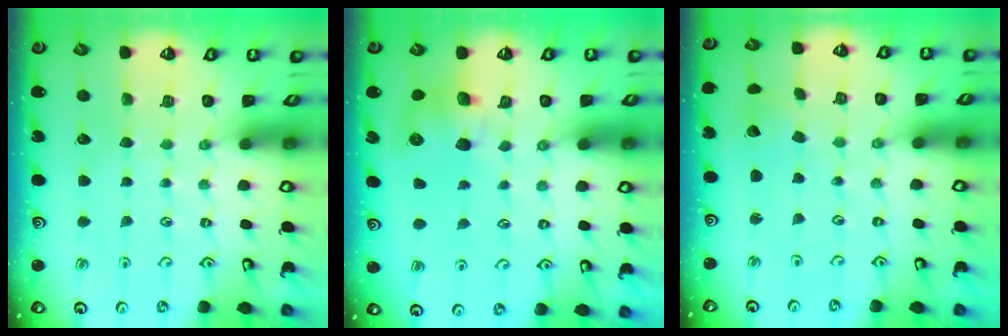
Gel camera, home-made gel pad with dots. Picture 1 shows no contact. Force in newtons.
{"total": 8.0, "press": 8.0, "slide": 1.1}
{"total": 2.0, "press": 2.0, "slide": 0.1}